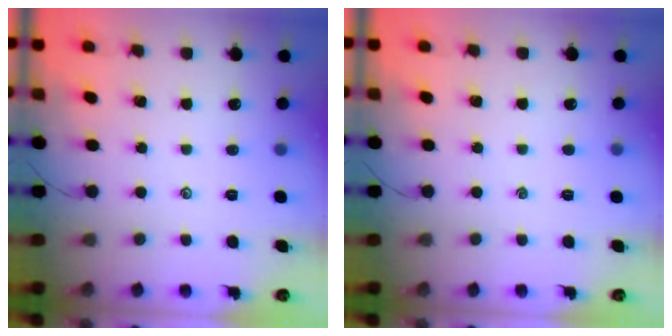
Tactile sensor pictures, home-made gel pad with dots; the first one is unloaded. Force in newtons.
{"total": 0.0}